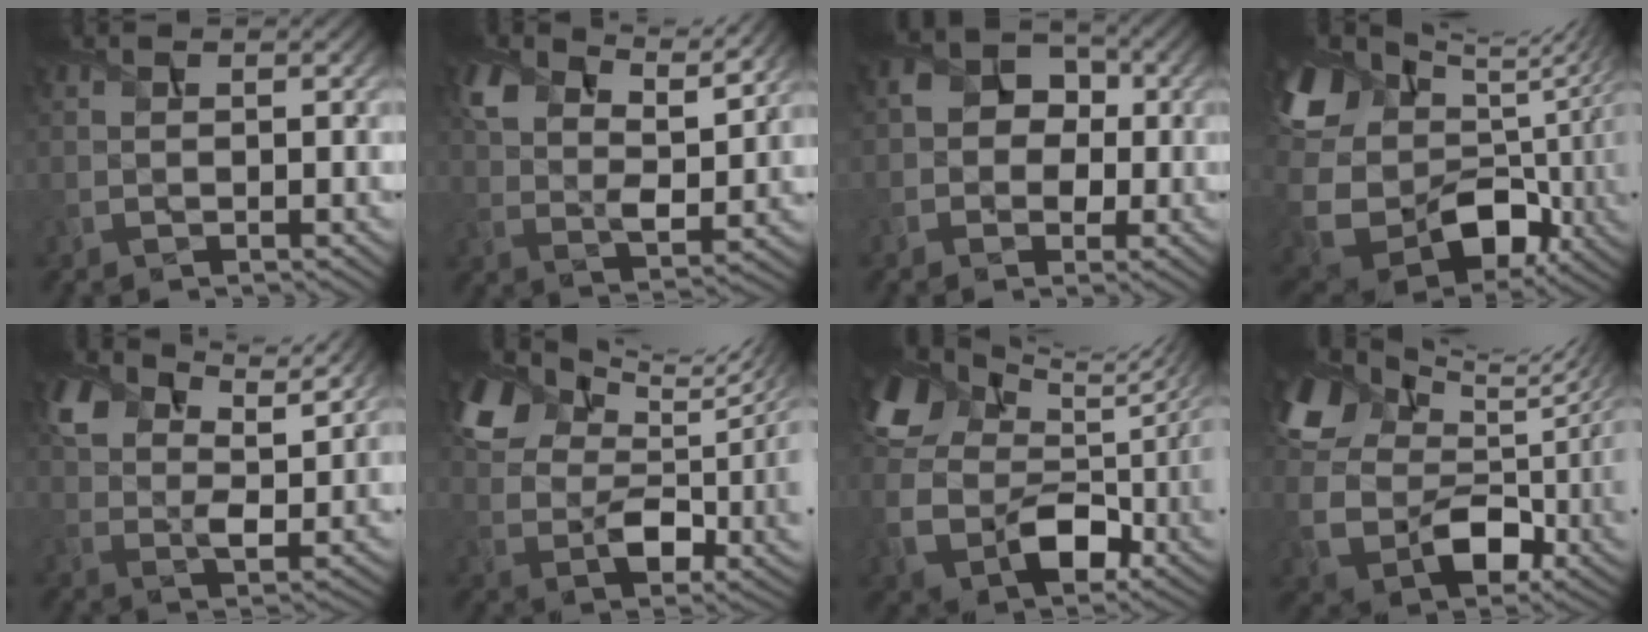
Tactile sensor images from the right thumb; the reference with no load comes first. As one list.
[{"total": 8.8, "force": [5.8, 3.9, 5.3], "torque": [-0.120, 0.000, 0.116]}, {"total": 5.2, "force": [-0.3, 4.4, 2.8], "torque": [-0.040, 0.007, -0.020]}, {"total": 17.7, "force": [4.4, 12.5, 11.8], "torque": [-0.291, -0.010, 0.091]}, {"total": 9.6, "force": [6.4, 4.6, 5.5], "torque": [-0.123, -0.003, 0.127]}, {"total": 12.7, "force": [7.2, 6.8, 8.0], "torque": [-0.177, 0.006, 0.137]}, {"total": 13.6, "force": [4.2, 9.4, 8.9], "torque": [-0.214, -0.019, 0.089]}, {"total": 14.3, "force": [5.9, 9.3, 9.1], "torque": [-0.214, -0.005, 0.119]}]